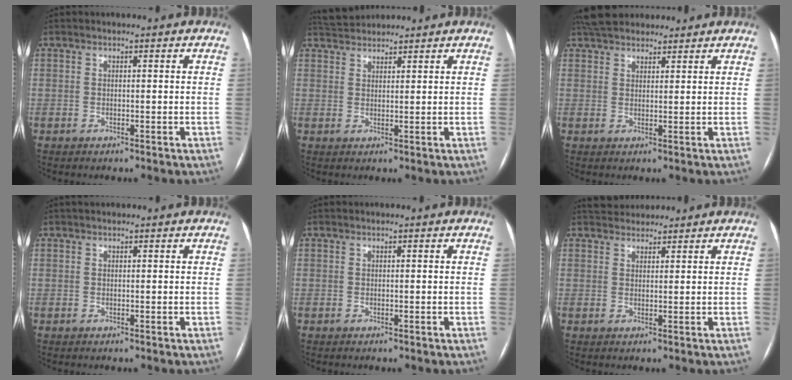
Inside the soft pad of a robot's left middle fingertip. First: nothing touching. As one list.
[{"total": 4.0, "force": [3.9, 0.4, 0.3], "torque": [-0.013, 0.026, 0.075]}, {"total": 8.1, "force": [7.2, 2.8, 2.5], "torque": [-0.038, 0.035, 0.121]}, {"total": 0.9, "force": [0.8, 0.3, 0.3], "torque": [-0.010, 0.021, 0.016]}, {"total": 0.0}, {"total": 3.9, "force": [3.7, 1.1, 0.4], "torque": [-0.006, 0.026, 0.063]}]